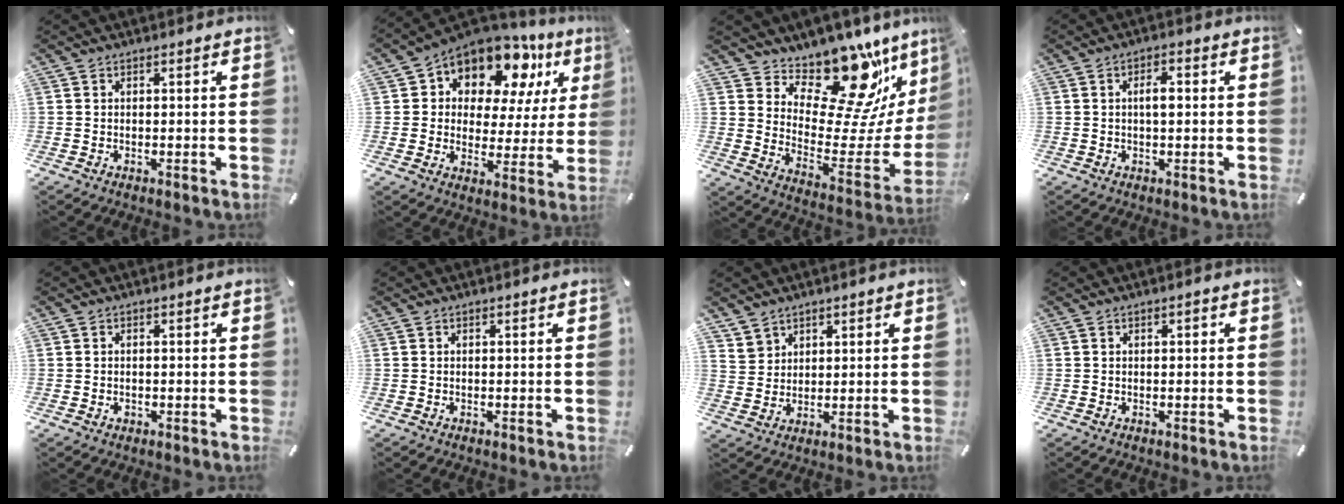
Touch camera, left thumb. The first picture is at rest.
{"total": 13.0, "force": [9.0, 7.5, 5.5], "torque": [-0.092, -0.075, 0.161]}
{"total": 19.0, "force": [14.7, 8.3, 8.6], "torque": [-0.110, -0.137, 0.244]}
{"total": 3.5, "force": [0.4, 1.6, 3.1], "torque": [-0.047, -0.001, 0.001]}
{"total": 0.7, "force": [-0.2, 0.6, 0.2], "torque": [-0.004, 0.005, -0.005]}
{"total": 0.0}
{"total": 4.6, "force": [2.9, 3.6, -0.2], "torque": [-0.004, -0.009, 0.056]}
{"total": 0.7, "force": [0.1, 0.4, 0.6], "torque": [-0.011, 0.004, 0.001]}